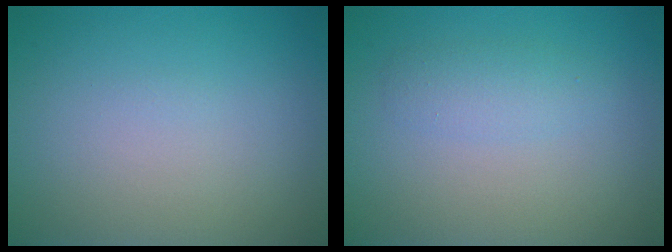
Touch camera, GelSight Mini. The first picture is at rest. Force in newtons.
{"total": 1.7, "press": 1.7, "slide": 0.0}